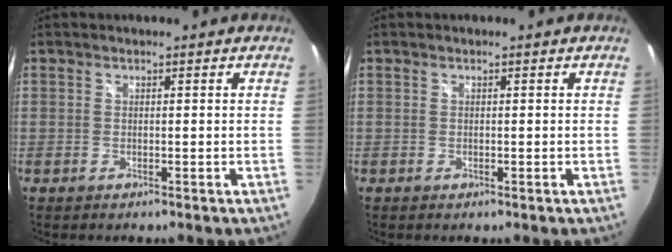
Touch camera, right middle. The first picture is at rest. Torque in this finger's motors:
{"motor_torque": [0.10, -0.13, 0.00, 0.01]}